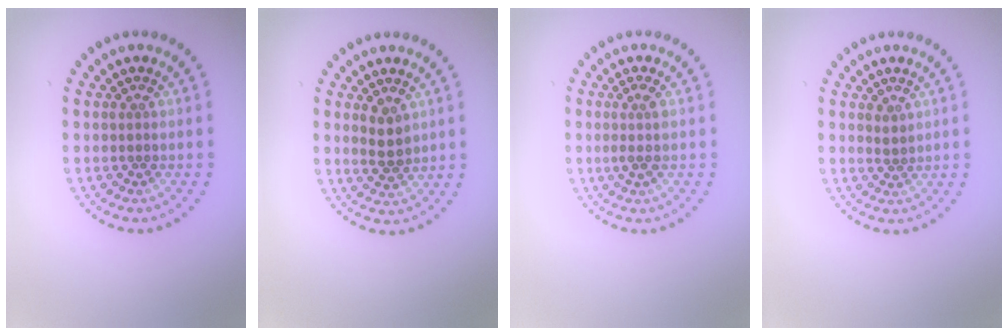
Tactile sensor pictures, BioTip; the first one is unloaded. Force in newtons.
{"total": 2.1, "press": 2.0, "slide": 0.7}
{"total": 1.4, "press": 1.2, "slide": 0.8}
{"total": 0.7, "press": 0.5, "slide": 0.5}